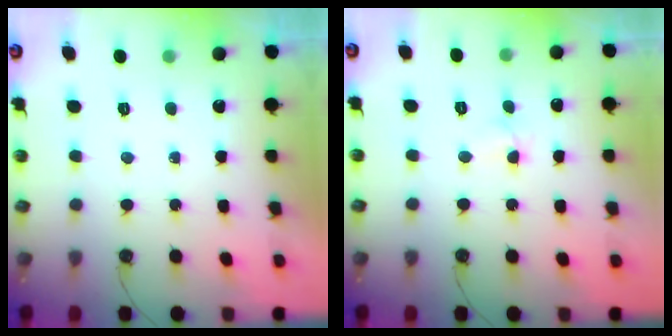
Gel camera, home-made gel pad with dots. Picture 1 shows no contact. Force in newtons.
{"total": 4.9, "press": 3.4, "slide": 3.5}